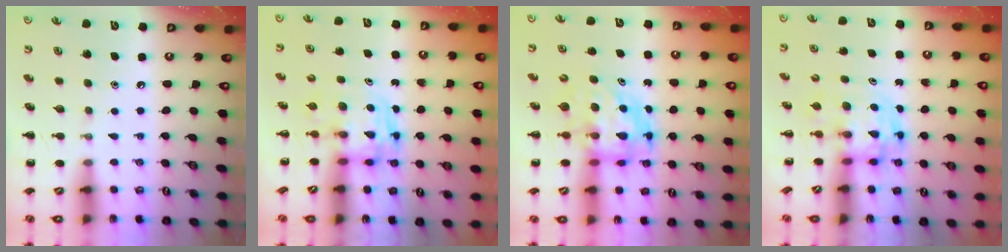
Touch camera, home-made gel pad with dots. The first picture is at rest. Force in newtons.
{"total": 2.7, "press": 2.7, "slide": 0.2}
{"total": 5.9, "press": 5.7, "slide": 1.6}
{"total": 3.5, "press": 3.5, "slide": 0.6}